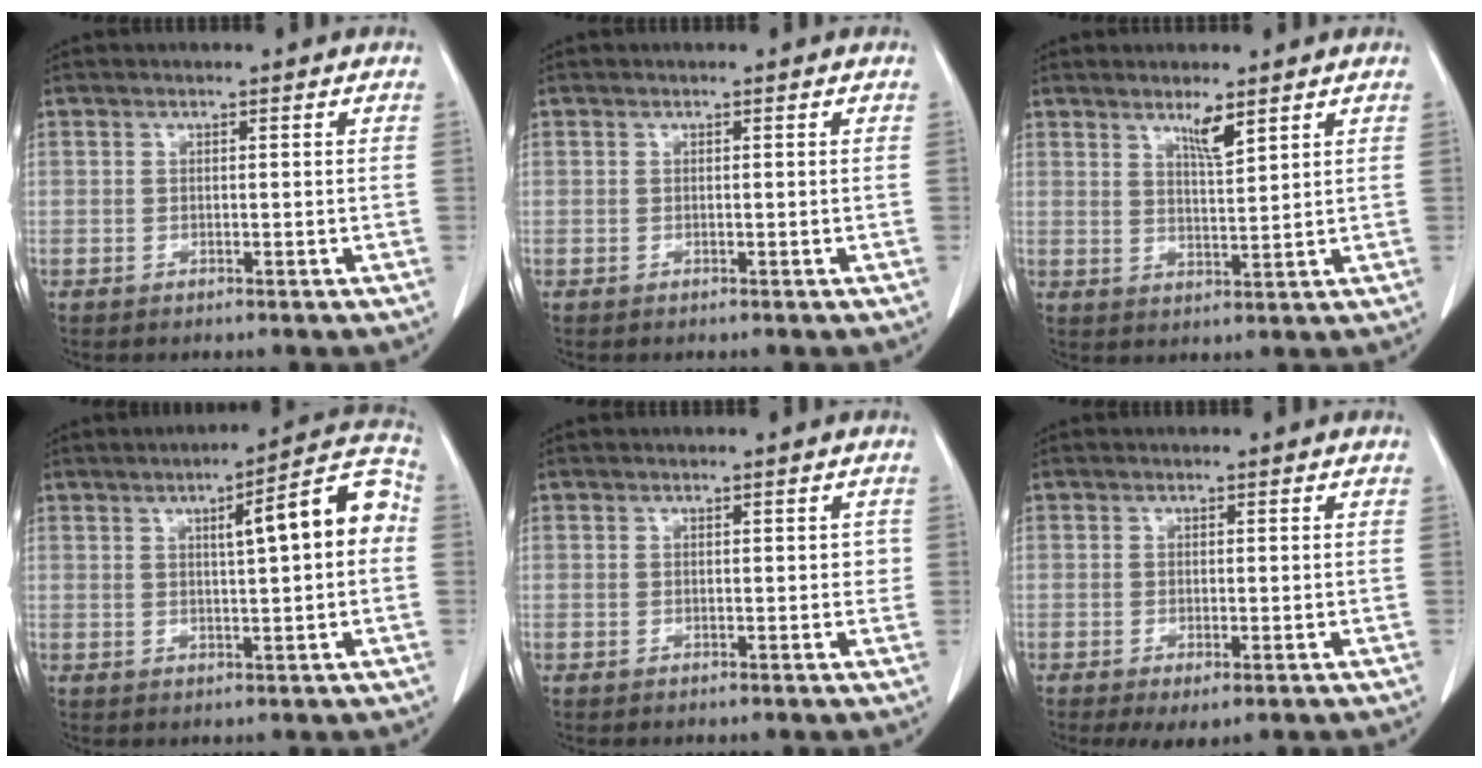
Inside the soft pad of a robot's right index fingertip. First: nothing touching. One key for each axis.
{"total": 0.0}
{"total": 3.8, "fx": 2.7, "fy": 0.3, "fz": 2.7, "tx": -0.051, "ty": -0.008, "tz": 0.049}
{"total": 9.9, "fx": 1.5, "fy": 1.5, "fz": 9.6, "tx": -0.126, "ty": 0.028, "tz": 0.015}
{"total": 1.3, "fx": 0.2, "fy": 0.8, "fz": 1.0, "tx": -0.009, "ty": 0.006, "tz": 0.002}
{"total": 2.6, "fx": -1.2, "fy": 0.7, "fz": 2.1, "tx": -0.032, "ty": -0.009, "tz": -0.014}